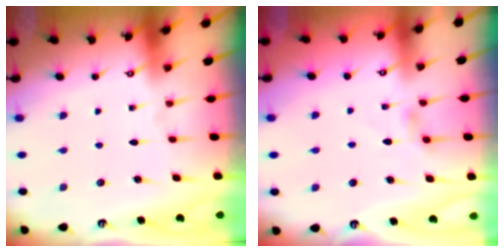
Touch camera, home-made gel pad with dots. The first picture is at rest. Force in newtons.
{"total": 1.6, "press": 1.6, "slide": 0.4}